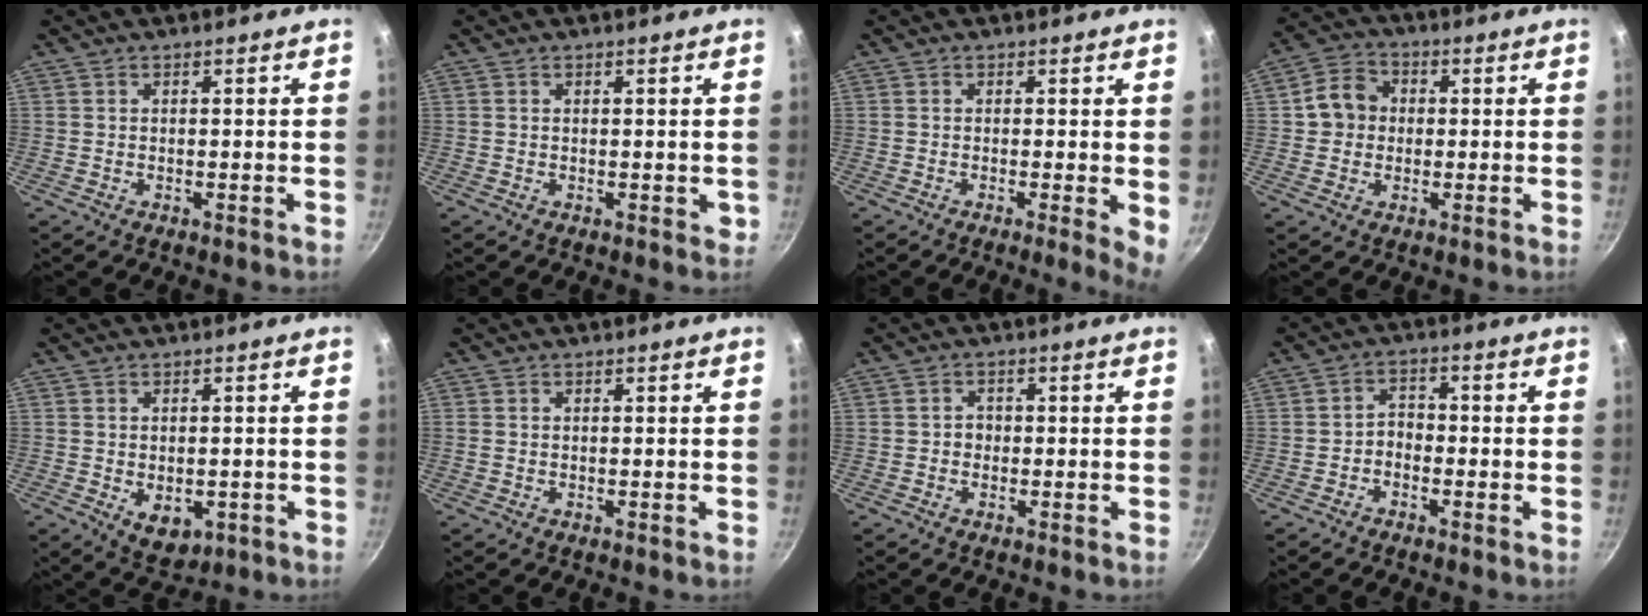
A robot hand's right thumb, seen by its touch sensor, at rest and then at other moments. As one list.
[{"total": 1.1, "force": [0.2, 0.7, 0.8], "torque": [-0.005, 0.000, 0.004]}, {"total": 3.5, "force": [-0.2, 0.7, 3.5], "torque": [-0.043, -0.009, -0.005]}, {"total": 7.0, "force": [0.4, 6.2, 3.2], "torque": [-0.024, 0.015, -0.008]}, {"total": 5.8, "force": [-1.1, 4.0, 4.0], "torque": [-0.045, -0.006, -0.003]}, {"total": 0.5, "force": [0.1, 0.4, 0.2], "torque": [-0.005, 0.002, 0.001]}, {"total": 1.8, "force": [-0.3, 1.6, 0.8], "torque": [-0.004, 0.007, -0.007]}, {"total": 3.0, "force": [-1.6, 2.1, 1.5], "torque": [-0.012, 0.024, -0.033]}]